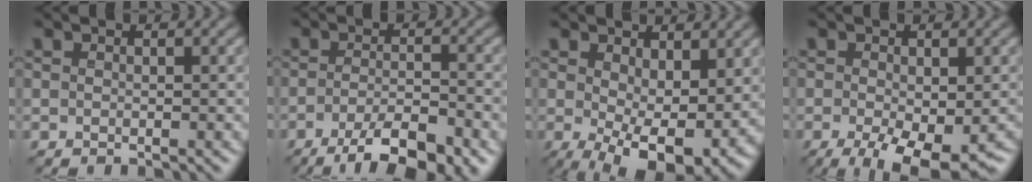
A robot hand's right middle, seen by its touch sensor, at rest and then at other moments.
{"total": 7.1, "force": [-4.3, 1.9, 5.3], "torque": [-0.088, -0.007, -0.070]}
{"total": 10.1, "force": [-1.0, 5.2, 8.6], "torque": [-0.142, -0.029, 0.006]}
{"total": 6.7, "force": [-2.7, 2.5, 5.6], "torque": [-0.097, -0.018, -0.031]}